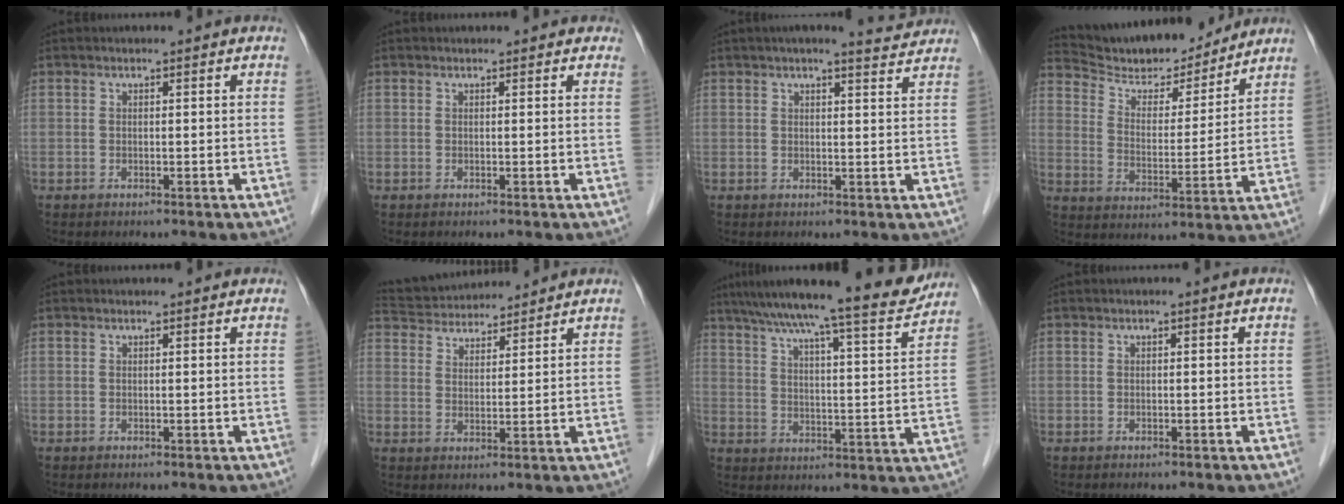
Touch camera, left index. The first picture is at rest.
{"total": 2.6, "force": [2.2, 1.3, 0.5], "torque": [0.005, 0.007, 0.015]}
{"total": 4.9, "force": [4.5, 0.4, 2.0], "torque": [-0.031, 0.006, 0.048]}
{"total": 15.2, "force": [14.3, 2.9, 4.2], "torque": [-0.071, -0.005, 0.228]}
{"total": 0.6, "force": [0.6, 0.2, 0.0], "torque": [-0.008, 0.005, 0.009]}
{"total": 11.1, "force": [10.4, 2.4, 2.8], "torque": [-0.053, 0.032, 0.176]}
{"total": 18.7, "force": [16.3, 0.9, 9.1], "torque": [-0.140, -0.009, 0.230]}
{"total": 0.0}